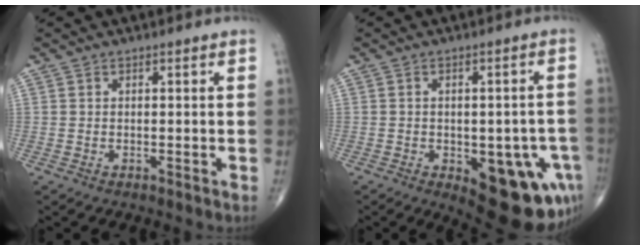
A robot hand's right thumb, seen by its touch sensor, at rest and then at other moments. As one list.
[{"total": 19.3, "force": [-7.2, 8.8, 15.7], "torque": [-0.135, 0.010, -0.072]}]